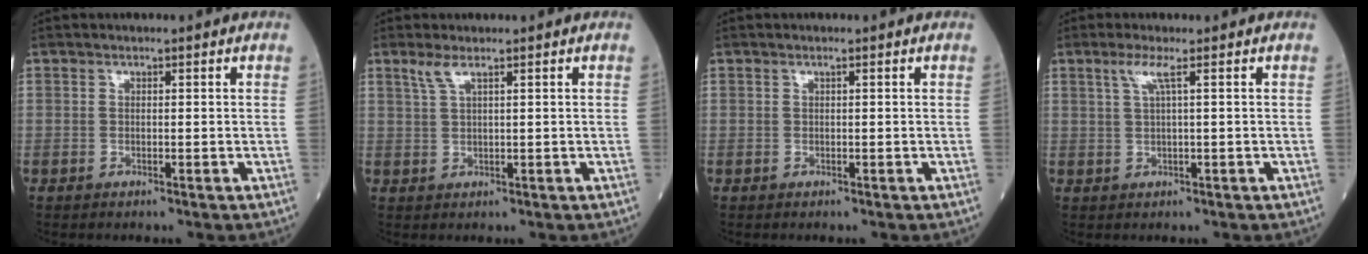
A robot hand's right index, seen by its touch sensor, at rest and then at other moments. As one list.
[{"total": 2.1, "force": [1.4, 0.0, 1.6], "torque": [-0.046, 0.008, 0.033]}, {"total": 0.0}, {"total": 2.5, "force": [1.1, -0.4, 2.2], "torque": [-0.054, 0.005, 0.024]}]